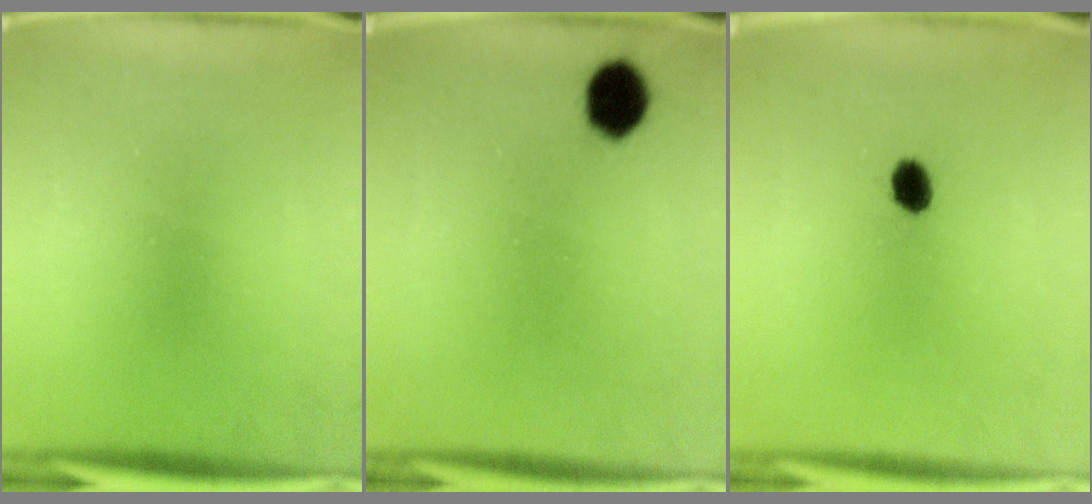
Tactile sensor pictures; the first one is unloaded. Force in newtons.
{"total": 6.4}
{"total": 3.1}